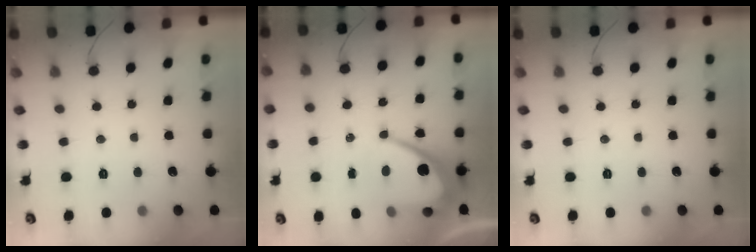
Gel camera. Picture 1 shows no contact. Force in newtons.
{"total": 13.1, "press": 13.0, "slide": 1.0}
{"total": 0.0}